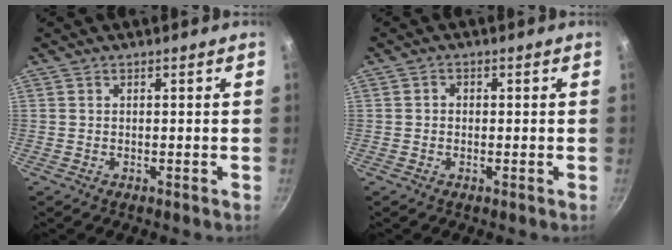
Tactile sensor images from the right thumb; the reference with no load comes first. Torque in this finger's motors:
{"motor_torque": [-0.47, 0.23, 0.09, 0.06, 0.03]}